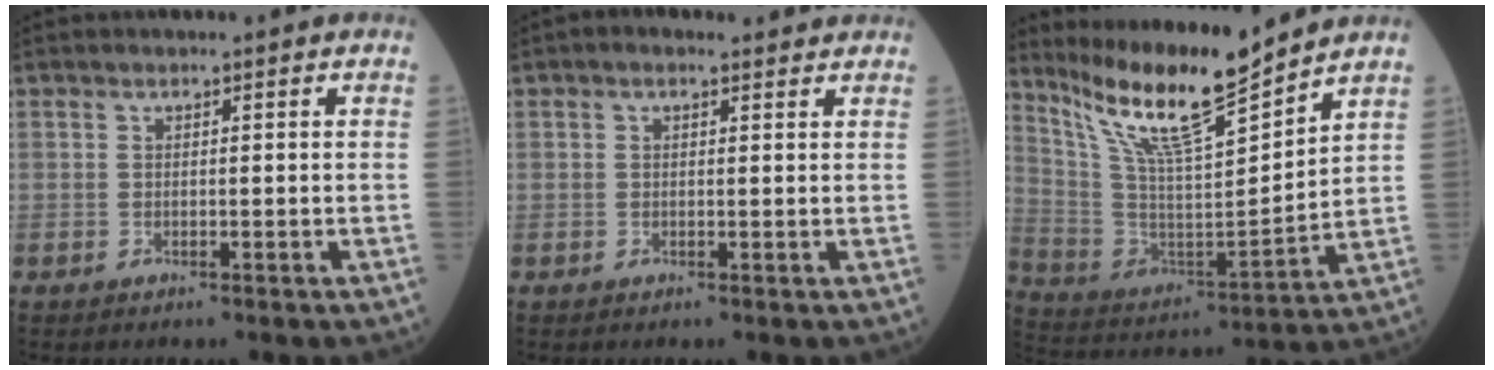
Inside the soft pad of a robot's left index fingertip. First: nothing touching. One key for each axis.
{"total": 2.1, "fx": 1.5, "fy": 1.0, "fz": 1.1, "tx": -0.021, "ty": 0.020, "tz": 0.019}
{"total": 15.3, "fx": 12.8, "fy": 0.5, "fz": 8.4, "tx": -0.163, "ty": -0.011, "tz": 0.244}